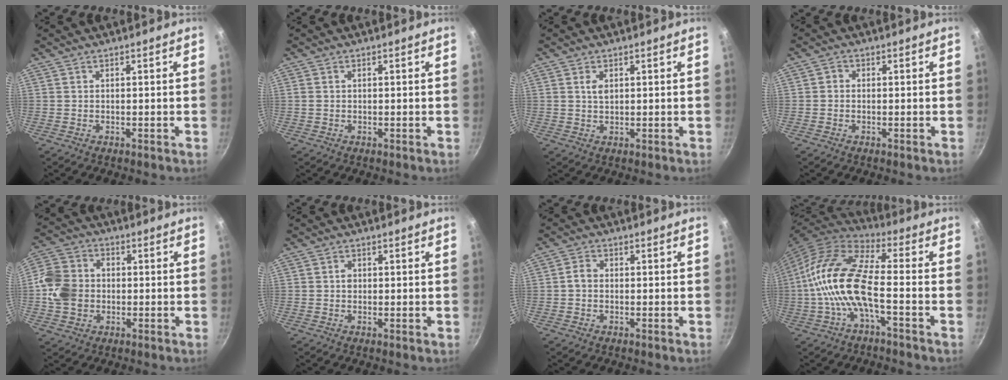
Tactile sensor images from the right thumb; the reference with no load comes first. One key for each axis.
{"total": 0.8, "fx": 0.1, "fy": 0.7, "fz": 0.4, "tx": -0.008, "ty": 0.003, "tz": 0.000}
{"total": 2.1, "fx": 0.7, "fy": 1.3, "fz": 1.5, "tx": -0.025, "ty": -0.002, "tz": 0.012}
{"total": 1.1, "fx": -0.3, "fy": 1.0, "fz": 0.4, "tx": -0.006, "ty": 0.005, "tz": -0.007}
{"total": 10.3, "fx": -0.8, "fy": 8.5, "fz": 5.7, "tx": -0.088, "ty": 0.016, "tz": -0.031}
{"total": 1.3, "fx": 0.1, "fy": 1.1, "fz": 0.7, "tx": -0.008, "ty": 0.001, "tz": -0.001}
{"total": 2.2, "fx": -0.4, "fy": 1.7, "fz": 1.3, "tx": -0.021, "ty": 0.013, "tz": -0.011}
{"total": 14.9, "fx": -2.9, "fy": 5.5, "fz": 13.6, "tx": -0.272, "ty": 0.037, "tz": -0.072}